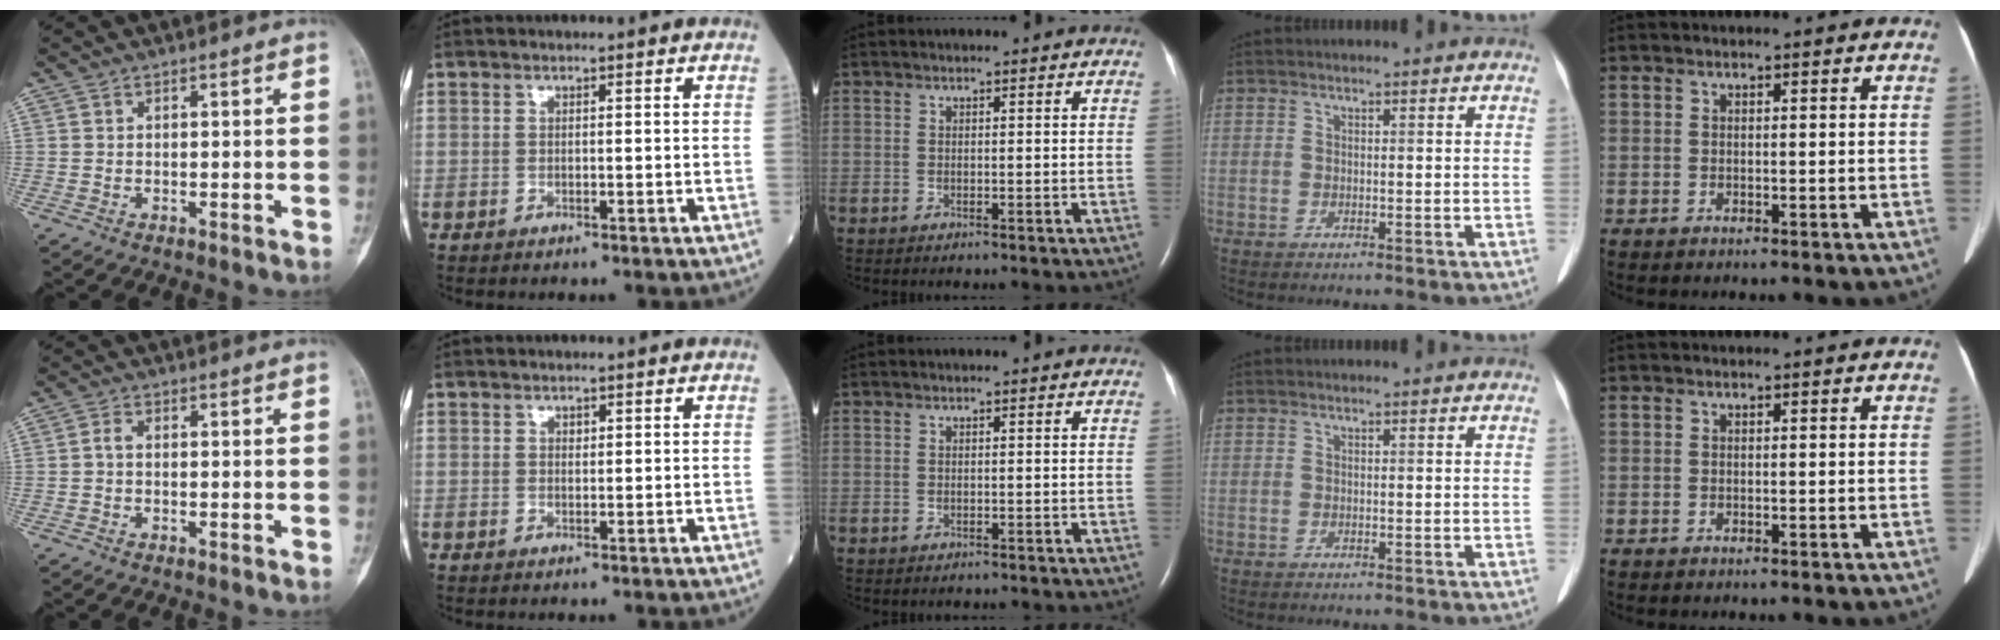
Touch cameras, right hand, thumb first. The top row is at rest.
{"thumb": {"total": 1.4, "force": [-0.3, 0.8, 1.1], "torque": [-0.019, 0.002, -0.010]}, "index": {"total": 0.5, "force": [0.2, 0.4, 0.2], "torque": [0.000, -0.002, 0.004]}}